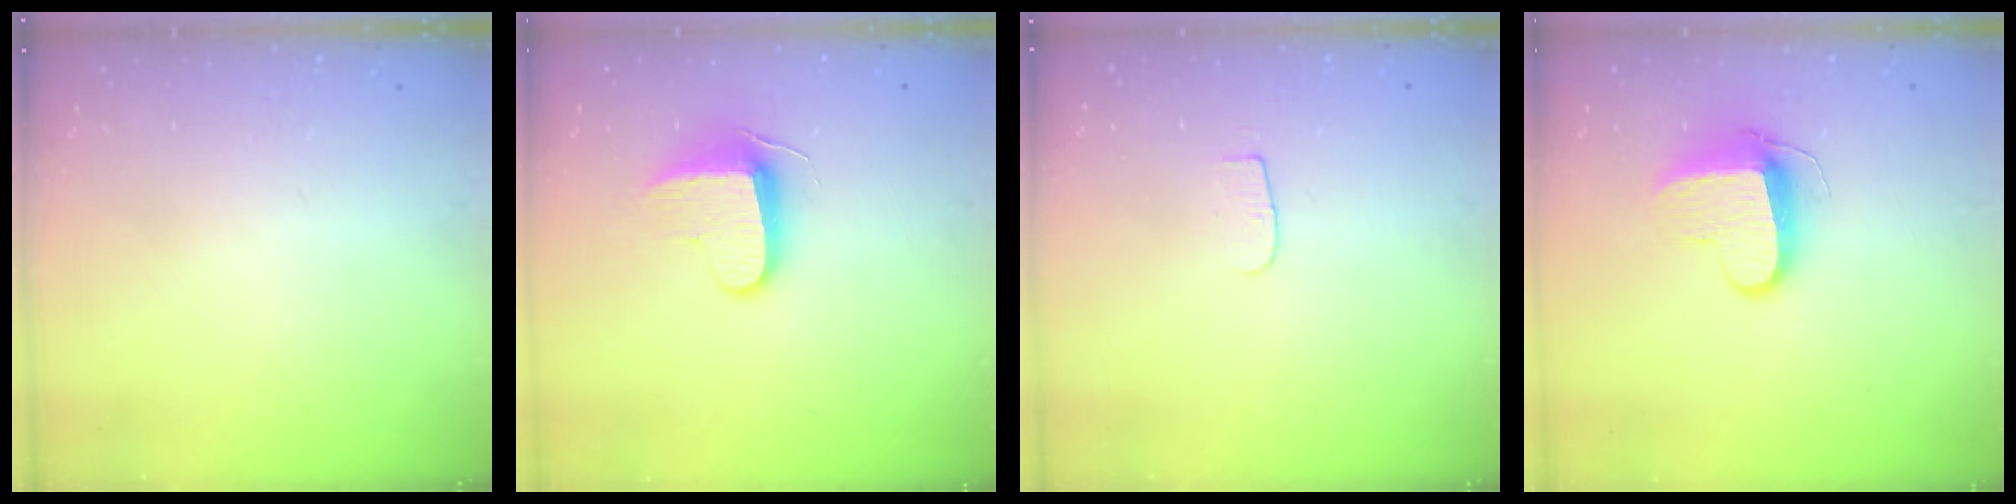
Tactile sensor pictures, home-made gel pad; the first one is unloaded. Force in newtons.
{"total": 8.9, "press": 8.9, "slide": 0.8}
{"total": 4.2, "press": 4.2, "slide": 0.4}
{"total": 10.1, "press": 10.1, "slide": 0.5}